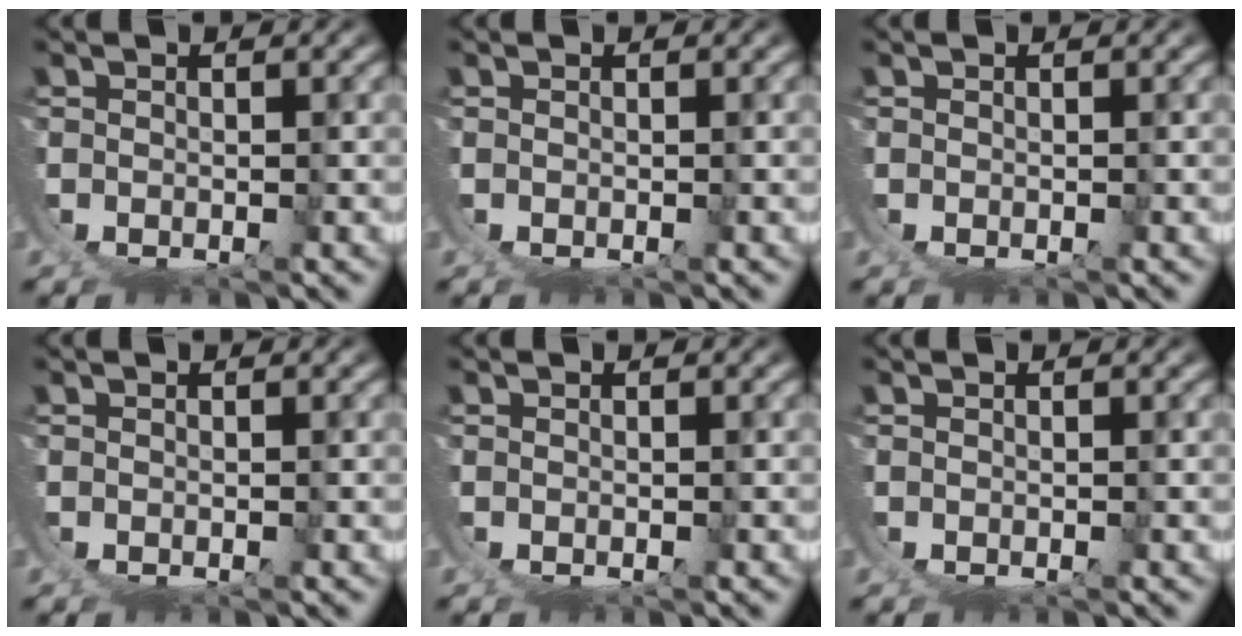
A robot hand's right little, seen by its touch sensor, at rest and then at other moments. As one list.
[{"total": 0.0}, {"total": 0.0}, {"total": 0.0}, {"total": 0.0}, {"total": 0.0}]